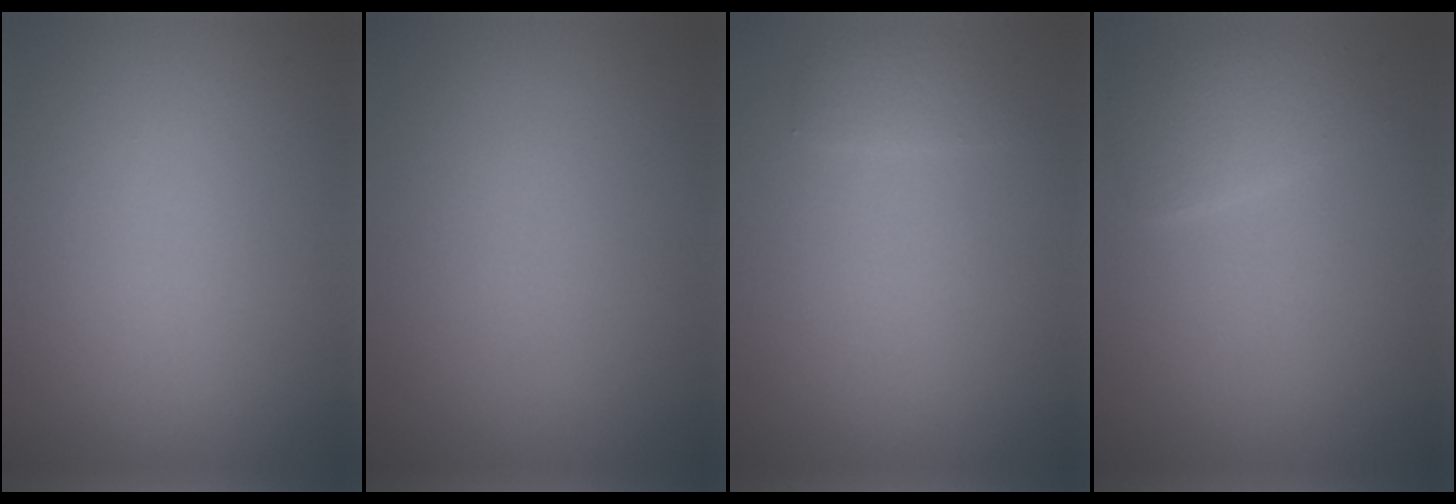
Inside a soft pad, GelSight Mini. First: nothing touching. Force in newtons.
{"total": 0.0}
{"total": 1.1, "press": 1.1, "slide": 0.2}
{"total": 2.4, "press": 2.4, "slide": 0.0}